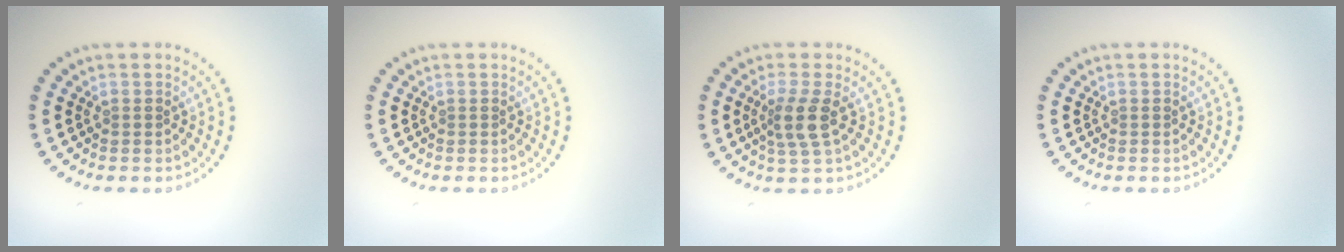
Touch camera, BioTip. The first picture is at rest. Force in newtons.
{"total": 0.0}
{"total": 2.8, "press": 2.3, "slide": 1.7}
{"total": 0.0}